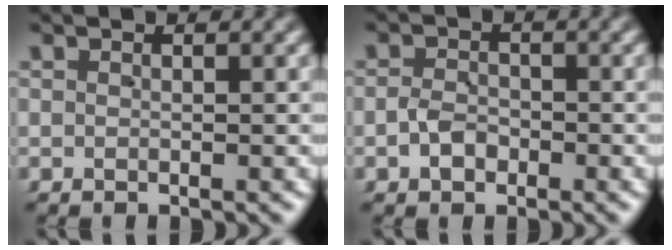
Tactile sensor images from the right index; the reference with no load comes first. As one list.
[{"total": 2.0, "force": [-1.1, 1.5, 0.7], "torque": [-0.010, 0.003, -0.019]}]